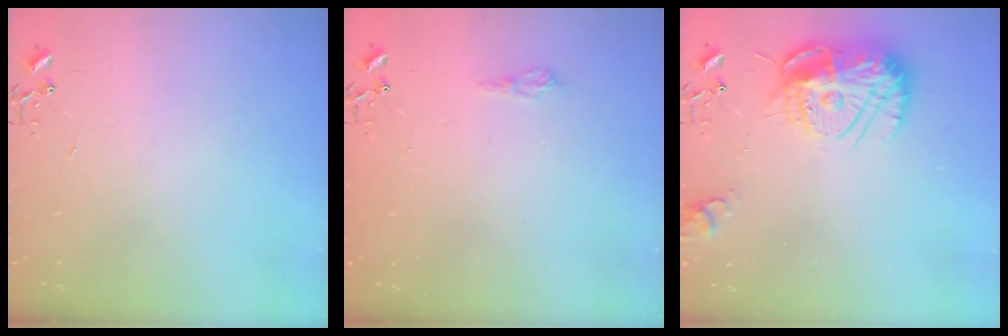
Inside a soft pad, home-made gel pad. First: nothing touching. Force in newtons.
{"total": 6.1, "press": 6.1, "slide": 0.7}
{"total": 15.2, "press": 15.1, "slide": 1.2}